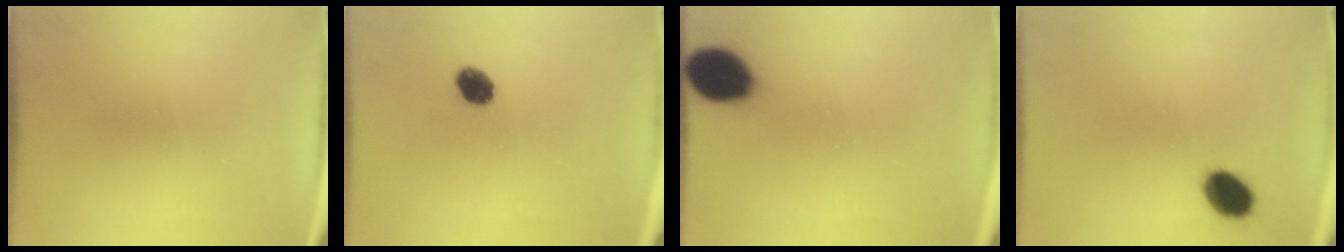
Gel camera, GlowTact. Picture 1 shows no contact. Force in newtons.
{"total": 4.5}
{"total": 11.9}
{"total": 7.0}